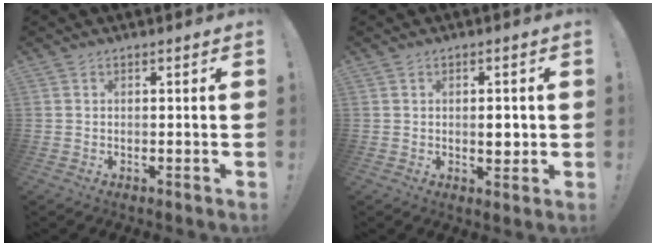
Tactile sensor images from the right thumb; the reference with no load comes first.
{"total": 3.5, "force": [-0.1, 2.1, 2.9], "torque": [-0.025, -0.005, -0.008]}